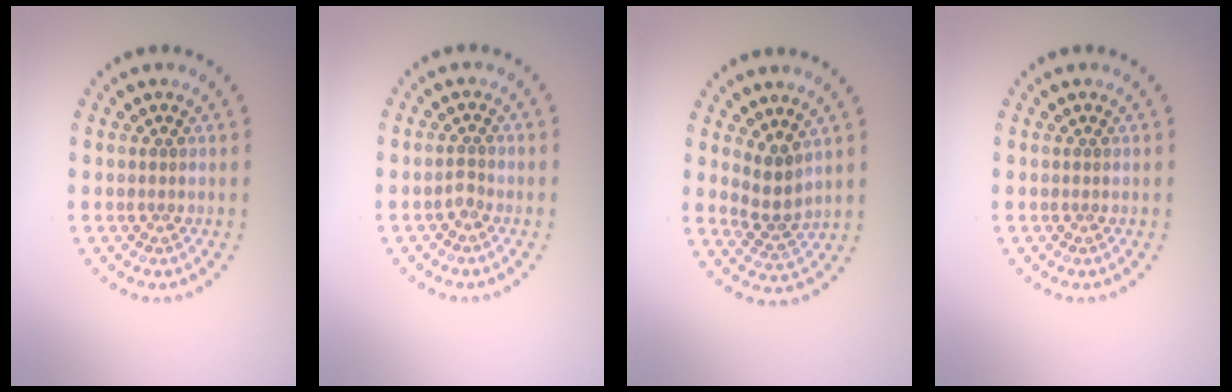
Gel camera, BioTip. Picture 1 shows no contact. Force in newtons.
{"total": 0.9, "press": 0.8, "slide": 0.5}
{"total": 2.5, "press": 2.0, "slide": 1.6}
{"total": 0.0}